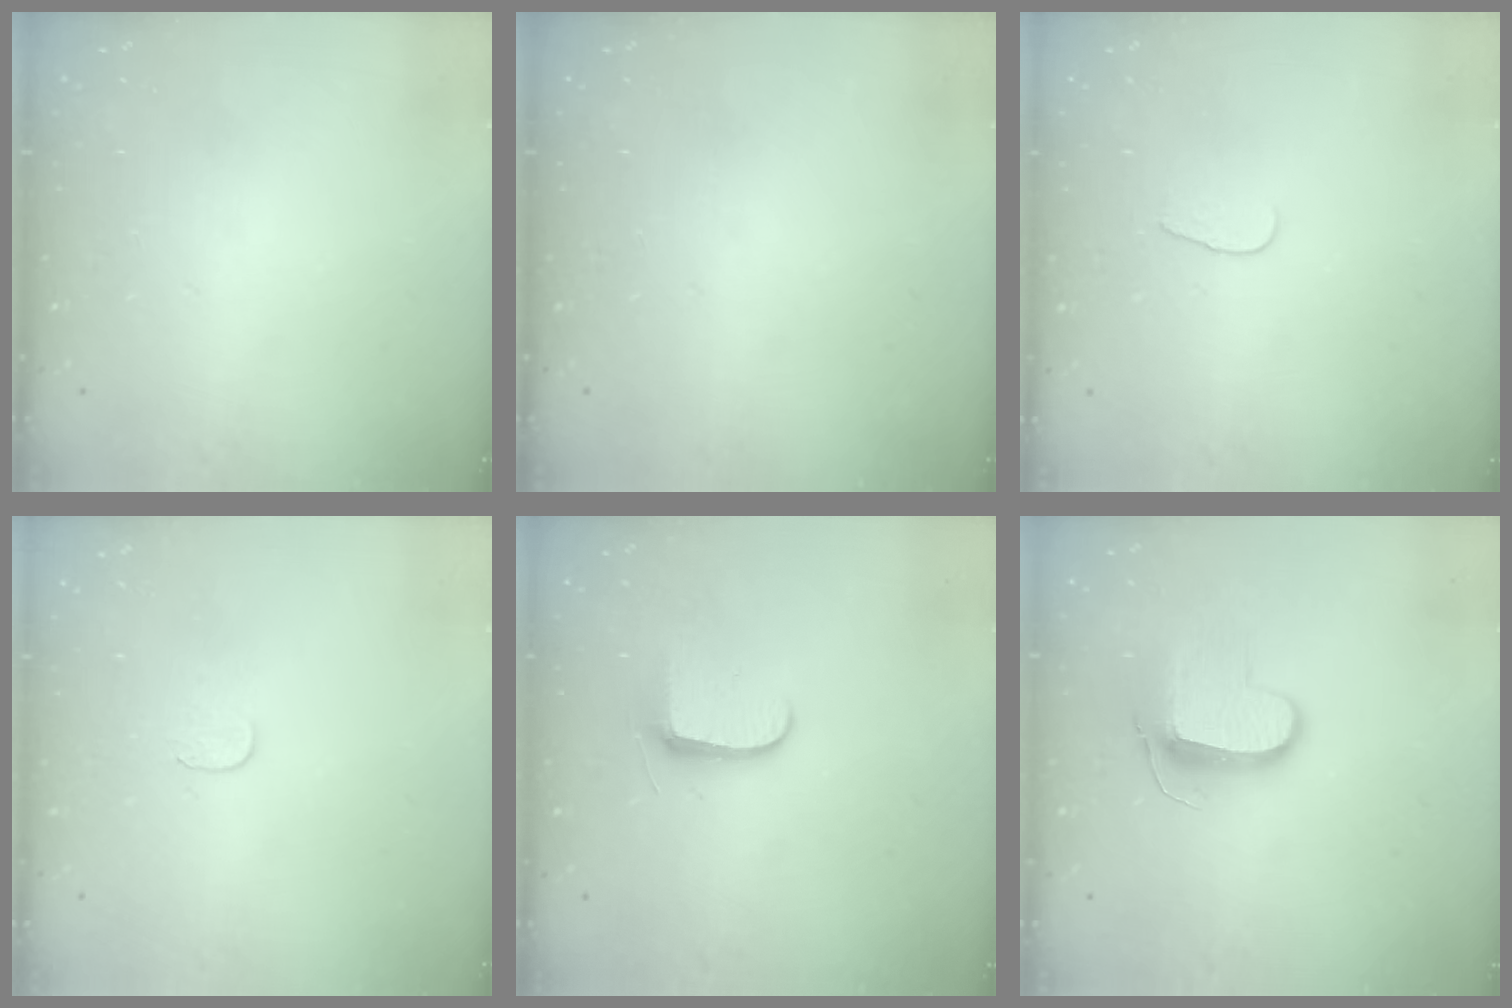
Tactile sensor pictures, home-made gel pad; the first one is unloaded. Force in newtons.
{"total": 0.0}
{"total": 4.2, "press": 4.2, "slide": 0.4}
{"total": 3.7, "press": 3.7, "slide": 0.4}
{"total": 7.1, "press": 7.0, "slide": 0.9}
{"total": 9.8, "press": 9.8, "slide": 0.1}